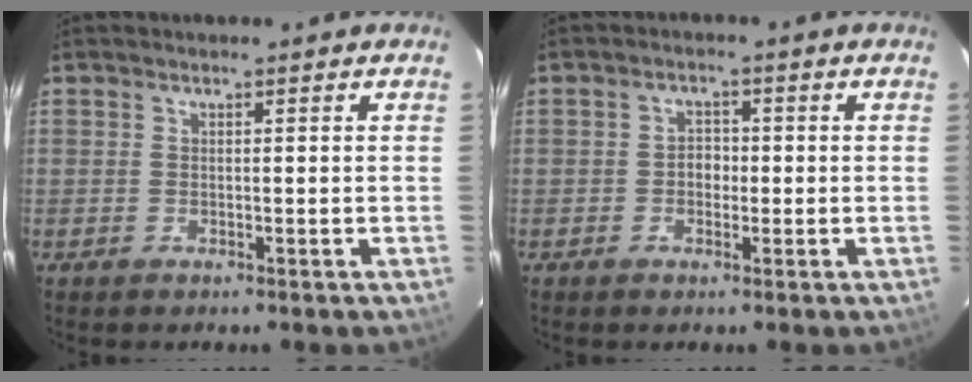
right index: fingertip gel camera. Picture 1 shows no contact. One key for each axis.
{"total": 2.5, "fx": -0.6, "fy": 2.1, "fz": 1.2, "tx": -0.019, "ty": 0.009, "tz": -0.011}